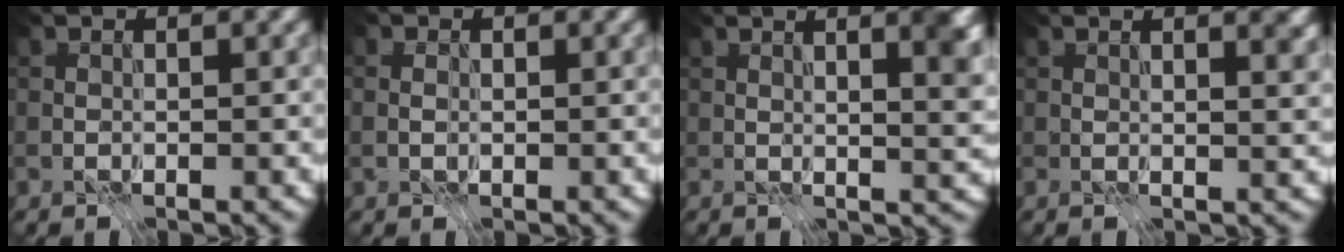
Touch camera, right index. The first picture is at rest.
{"total": 1.0, "force": [0.0, 0.8, 0.6], "torque": [-0.011, 0.003, -0.002]}
{"total": 4.7, "force": [2.1, 1.1, 4.0], "torque": [-0.040, 0.002, 0.034]}
{"total": 2.5, "force": [1.4, 0.5, 2.0], "torque": [-0.027, 0.000, 0.023]}